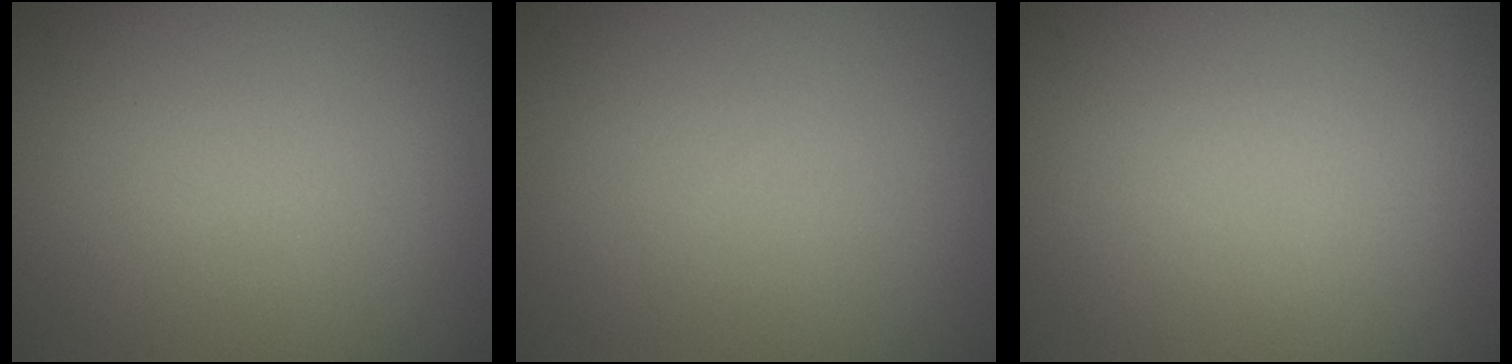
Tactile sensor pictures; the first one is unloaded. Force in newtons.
{"total": 0.0}
{"total": 0.0}